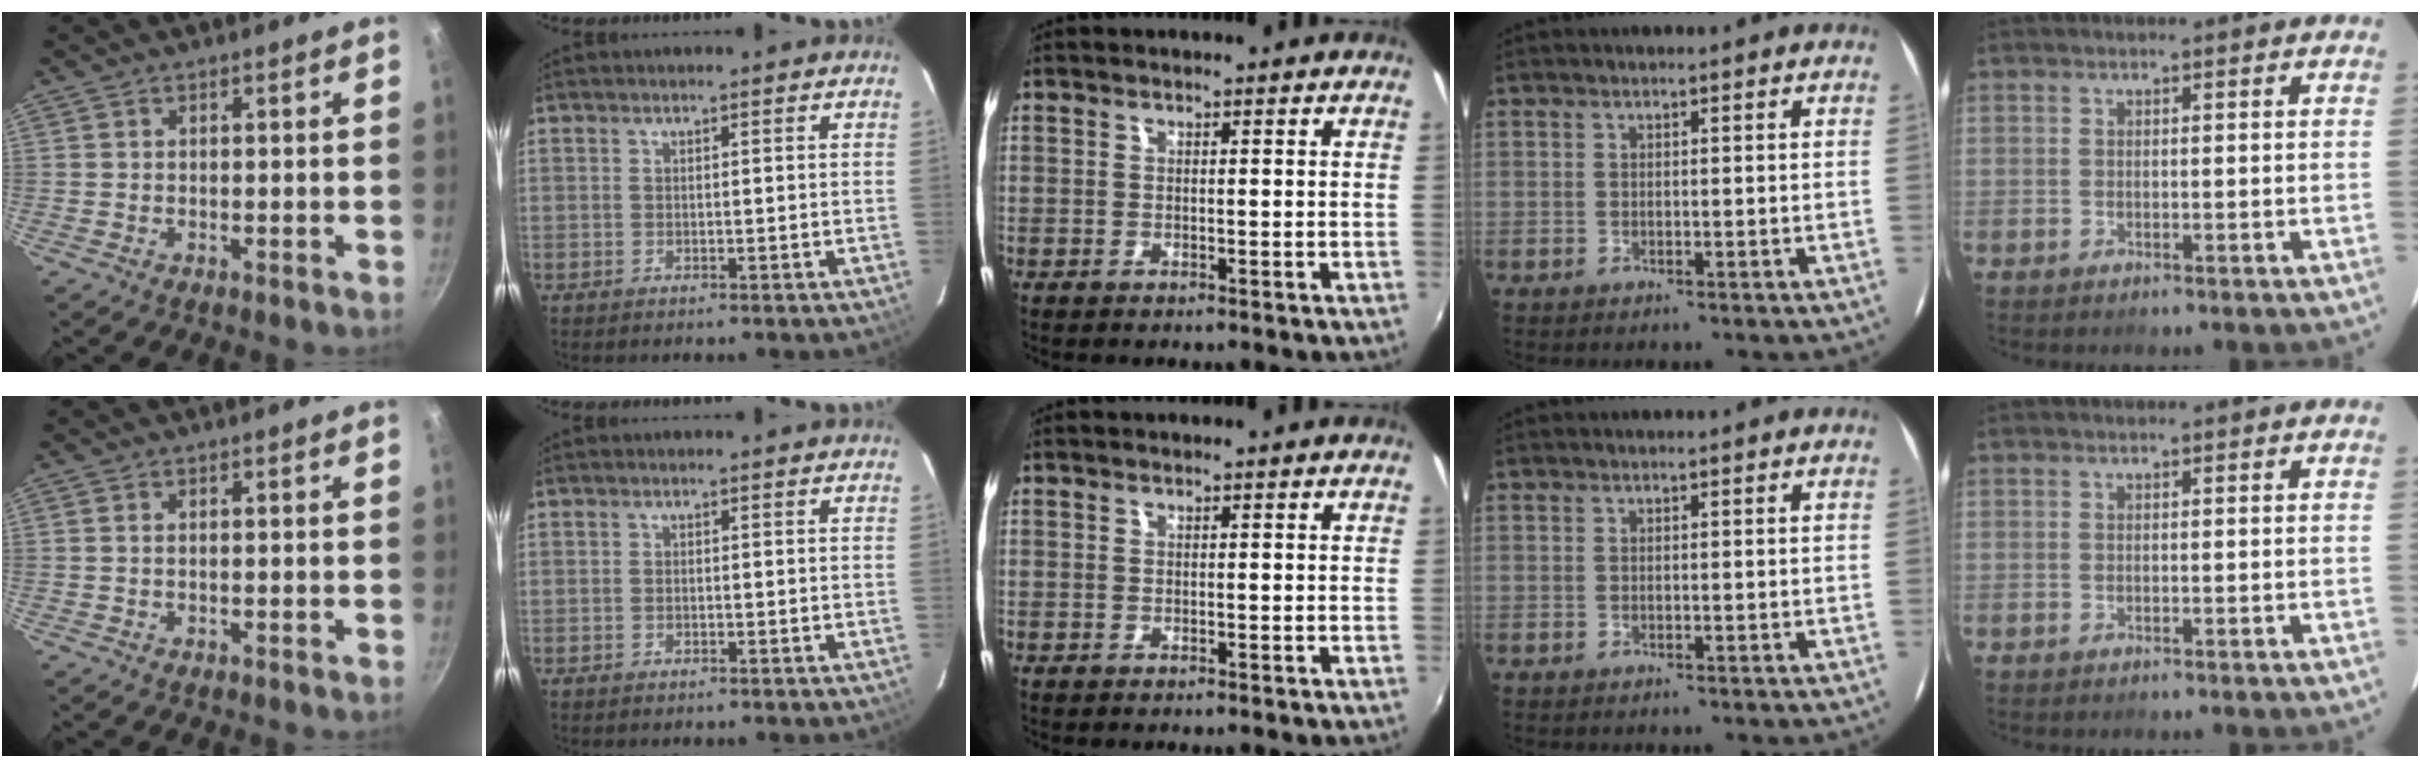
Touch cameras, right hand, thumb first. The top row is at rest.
{}